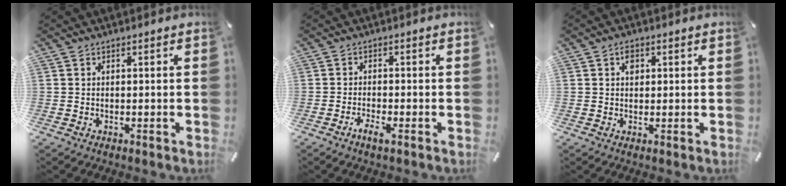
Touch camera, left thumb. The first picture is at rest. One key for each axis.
{"total": 2.9, "fx": -1.7, "fy": 0.8, "fz": 2.1, "tx": -0.041, "ty": 0.003, "tz": -0.033}
{"total": 2.3, "fx": 0.7, "fy": 1.7, "fz": 1.3, "tx": -0.013, "ty": -0.001, "tz": 0.009}